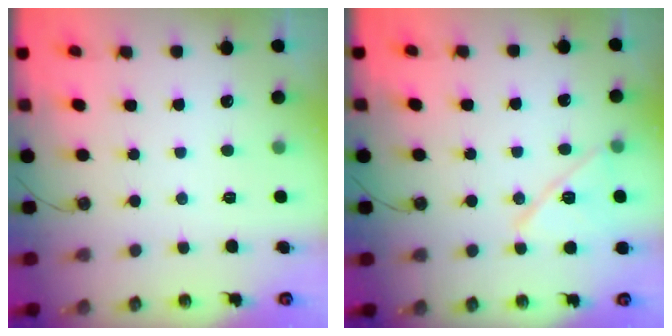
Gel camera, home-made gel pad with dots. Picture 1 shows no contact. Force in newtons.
{"total": 13.5, "press": 12.9, "slide": 3.9}